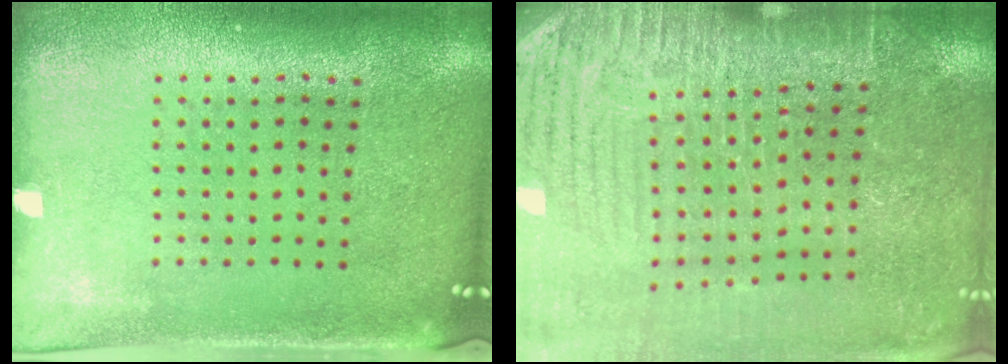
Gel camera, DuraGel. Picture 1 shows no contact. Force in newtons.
{"total": 3.4, "press": 3.4, "slide": 0.1}